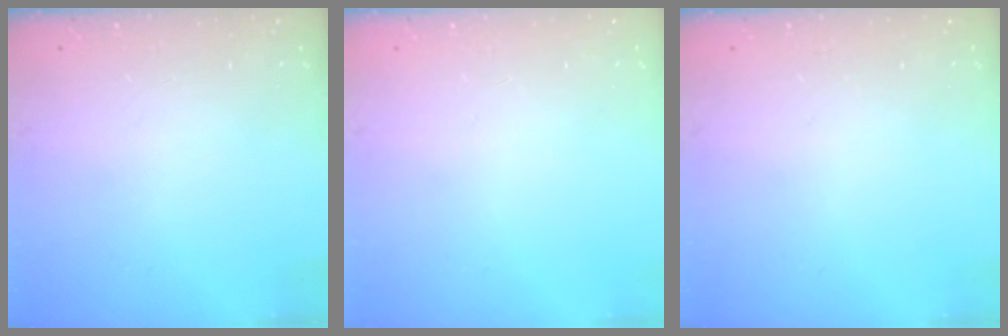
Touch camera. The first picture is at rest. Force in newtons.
{"total": 0.0}
{"total": 0.0}